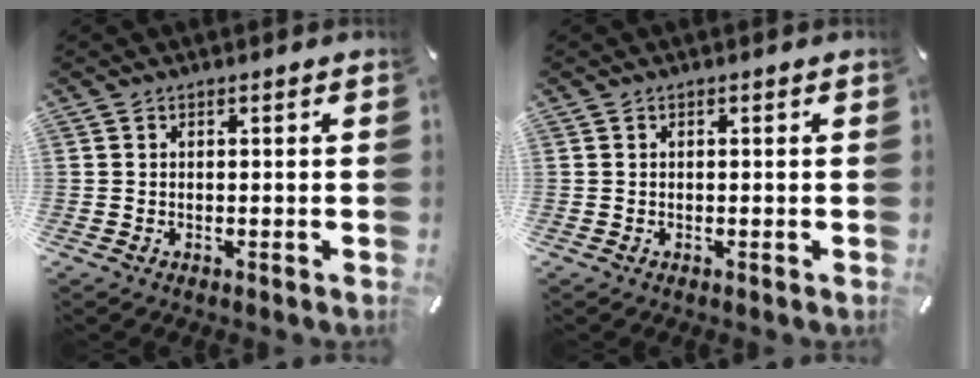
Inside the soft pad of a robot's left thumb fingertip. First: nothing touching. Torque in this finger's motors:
{"motor_torque": [0.10, 0.08, -0.03, -0.05, -0.01]}